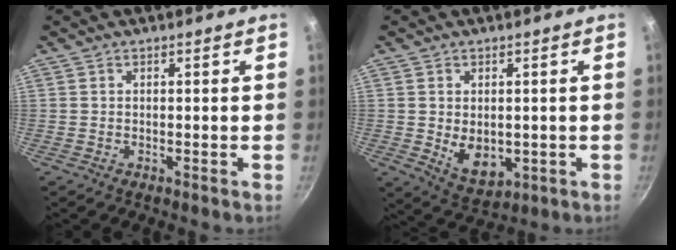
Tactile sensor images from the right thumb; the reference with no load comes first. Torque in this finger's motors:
{"motor_torque": [-0.49, 0.29, 0.10, 0.54, 0.07]}